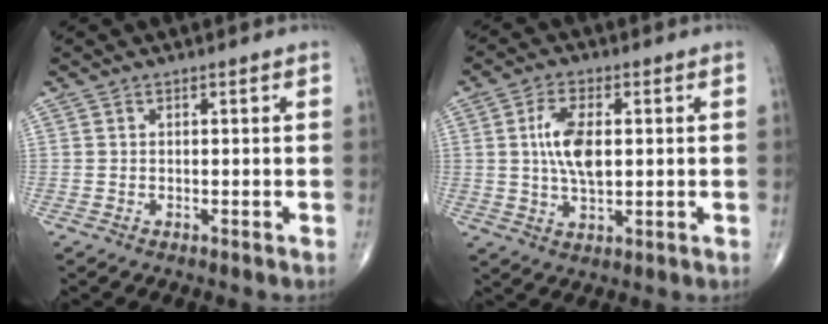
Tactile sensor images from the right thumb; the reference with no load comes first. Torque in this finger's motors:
{"motor_torque": [2.05, 1.90, 1.21, 0.23, 0.10]}